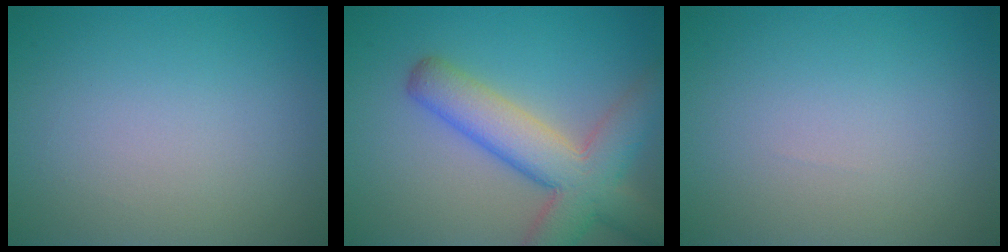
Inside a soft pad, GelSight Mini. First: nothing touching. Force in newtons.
{"total": 7.9, "press": 7.9, "slide": 0.5}
{"total": 0.0}